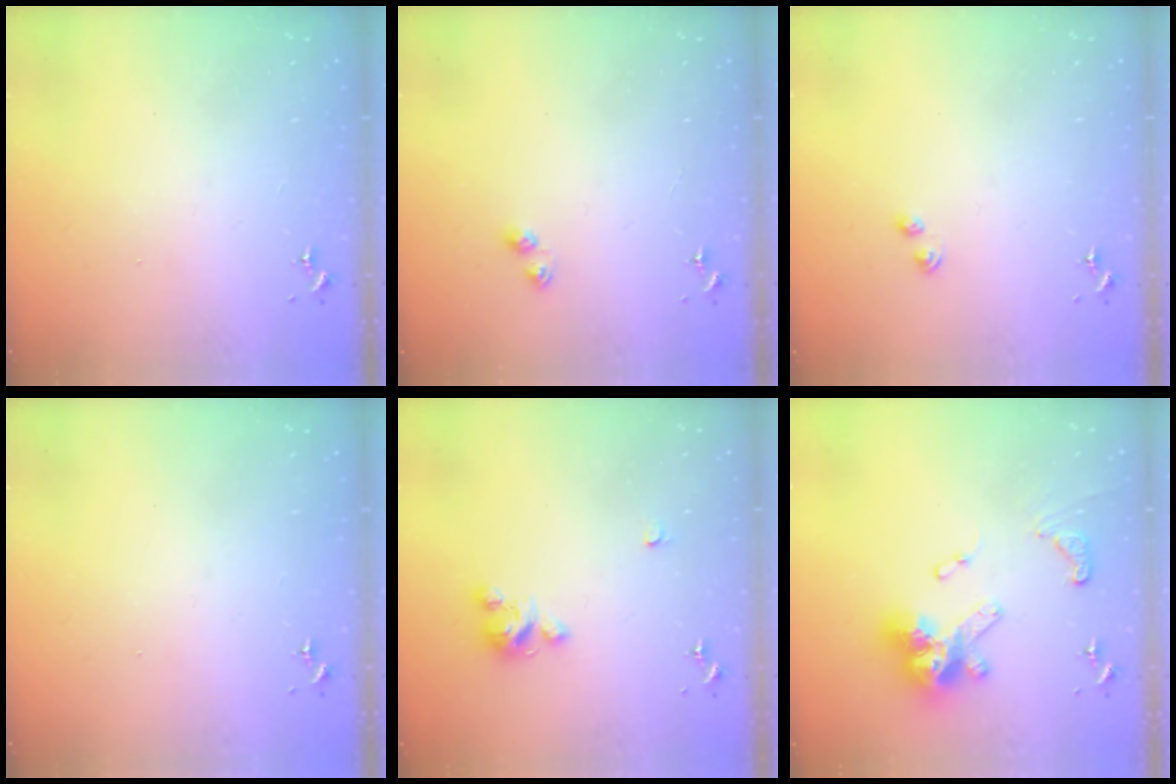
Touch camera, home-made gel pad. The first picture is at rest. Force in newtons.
{"total": 3.0, "press": 3.0, "slide": 0.3}
{"total": 2.2, "press": 2.1, "slide": 0.5}
{"total": 0.0}
{"total": 6.4, "press": 6.3, "slide": 0.6}
{"total": 17.3, "press": 17.2, "slide": 1.9}